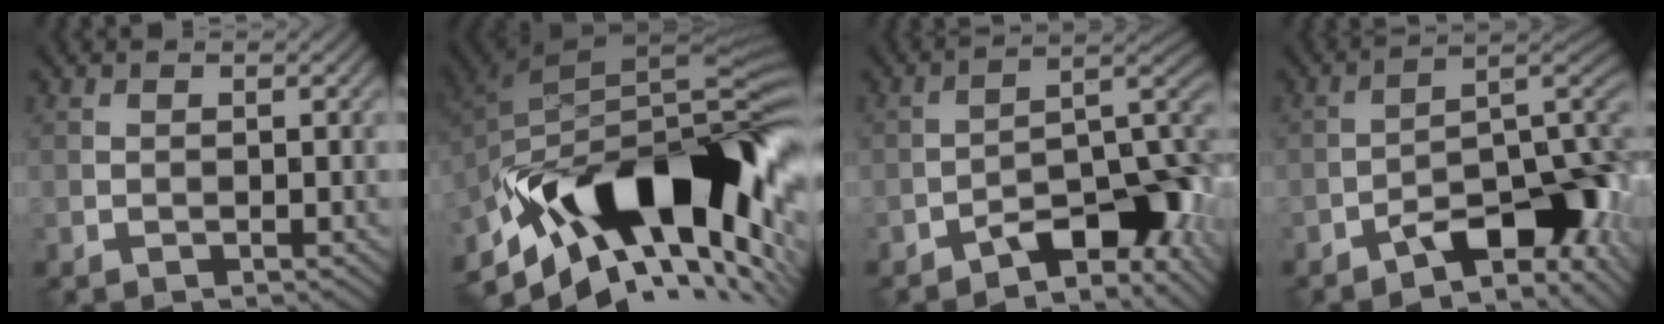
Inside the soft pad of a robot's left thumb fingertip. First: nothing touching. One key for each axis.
{"total": 18.5, "fx": -7.5, "fy": 8.7, "fz": 14.6, "tx": -0.248, "ty": -0.015, "tz": -0.127}
{"total": 10.5, "fx": -6.9, "fy": 3.5, "fz": 7.1, "tx": -0.094, "ty": 0.009, "tz": -0.123}
{"total": 11.7, "fx": -7.2, "fy": 4.1, "fz": 8.3, "tx": -0.118, "ty": 0.002, "tz": -0.124}